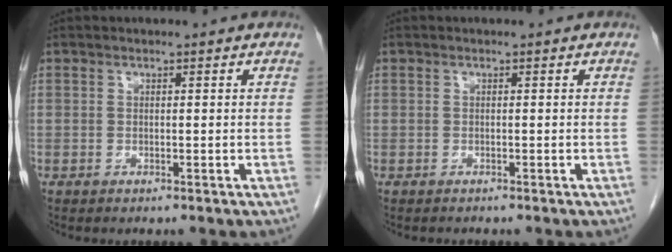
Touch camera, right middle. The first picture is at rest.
{"total": 4.6, "force": [-4.2, -0.1, -1.9], "torque": [0.037, 0.007, -0.064]}